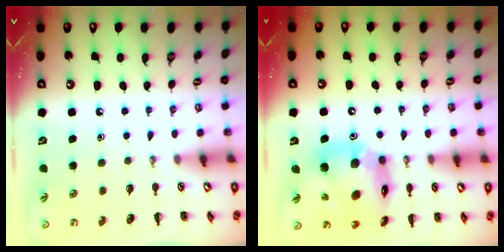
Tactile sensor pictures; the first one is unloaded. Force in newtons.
{"total": 16.4, "press": 15.8, "slide": 4.5}